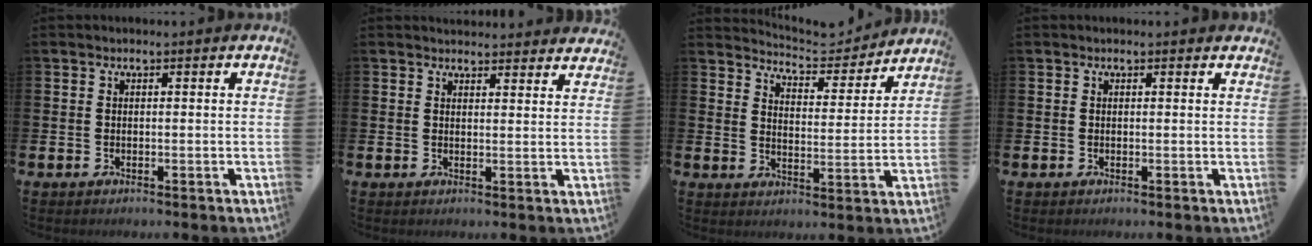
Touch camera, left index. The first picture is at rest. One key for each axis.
{"total": 3.0, "fx": 2.9, "fy": 0.4, "fz": -0.2, "tx": 0.014, "ty": -0.021, "tz": 0.050}
{"total": 5.3, "fx": 5.2, "fy": 1.1, "fz": 0.5, "tx": -0.019, "ty": -0.044, "tz": 0.084}
{"total": 0.0}